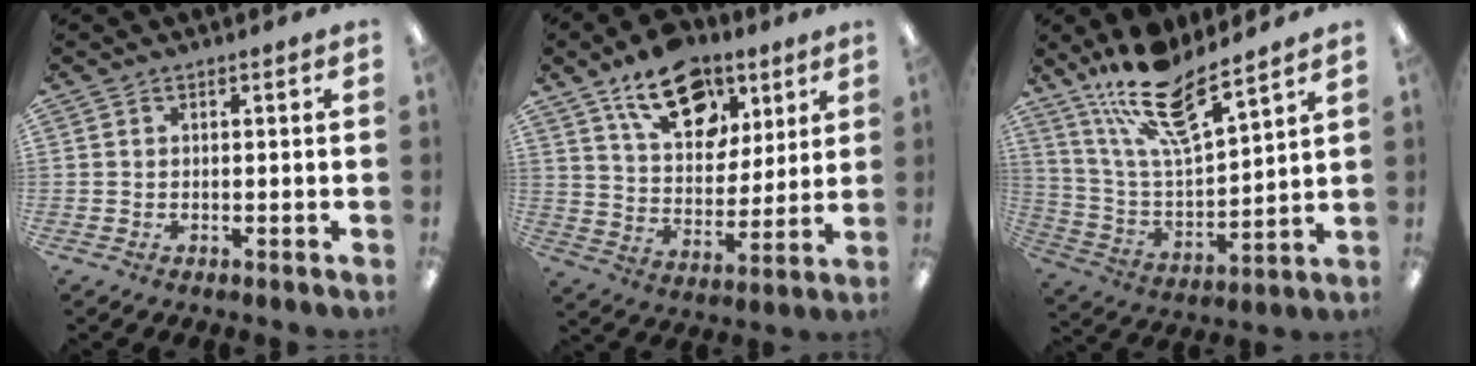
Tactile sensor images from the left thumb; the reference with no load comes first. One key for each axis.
{"total": 17.5, "fx": 11.0, "fy": 10.3, "fz": 8.9, "tx": -0.129, "ty": -0.054, "tz": 0.194}
{"total": 17.1, "fx": 13.3, "fy": 4.8, "fz": 9.8, "tx": -0.193, "ty": -0.079, "tz": 0.232}